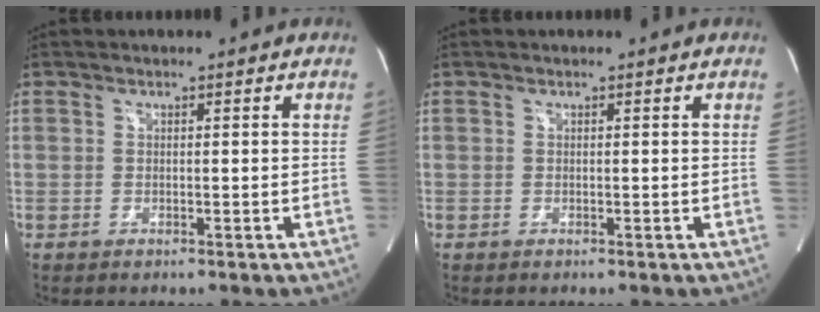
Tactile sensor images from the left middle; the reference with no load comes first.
{"total": 0.0}